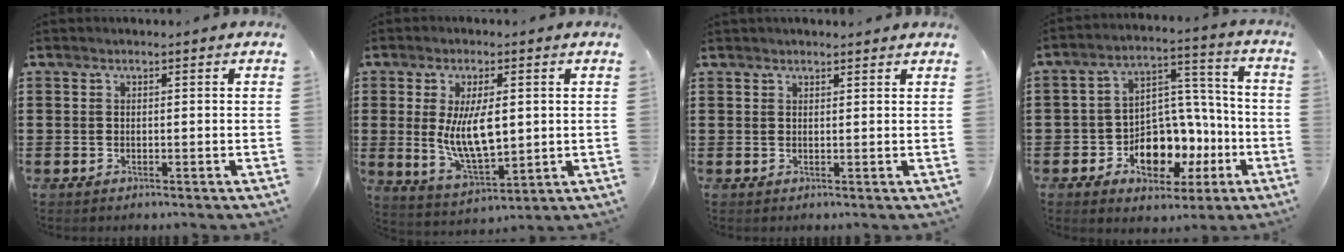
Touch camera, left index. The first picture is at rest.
{"total": 8.9, "force": [1.1, 3.8, 7.9], "torque": [-0.154, -0.007, 0.012]}
{"total": 1.1, "force": [1.0, 0.2, 0.1], "torque": [-0.005, 0.002, 0.020]}
{"total": 9.3, "force": [-3.4, 7.3, 4.5], "torque": [-0.073, 0.011, -0.052]}